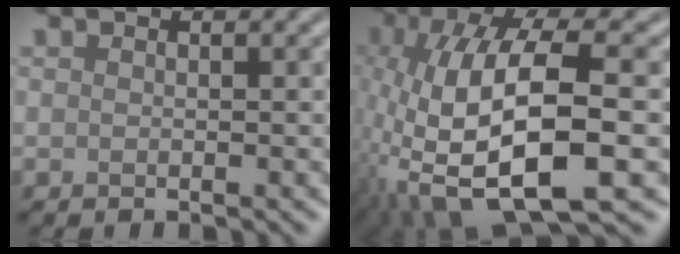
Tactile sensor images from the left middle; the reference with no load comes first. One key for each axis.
{"total": 13.7, "fx": -3.1, "fy": 5.0, "fz": 12.4, "tx": -0.247, "ty": -0.003, "tz": -0.062}